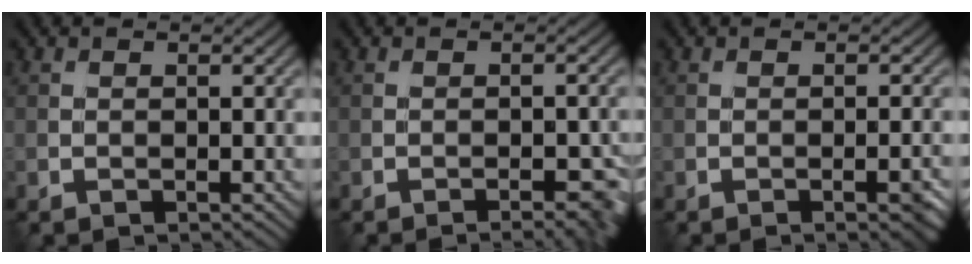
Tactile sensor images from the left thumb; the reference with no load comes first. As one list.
[{"total": 3.5, "force": [-1.9, 1.0, 2.7], "torque": [-0.034, 0.001, -0.017]}, {"total": 2.0, "force": [-0.9, 0.3, 1.7], "torque": [-0.022, 0.004, -0.014]}]